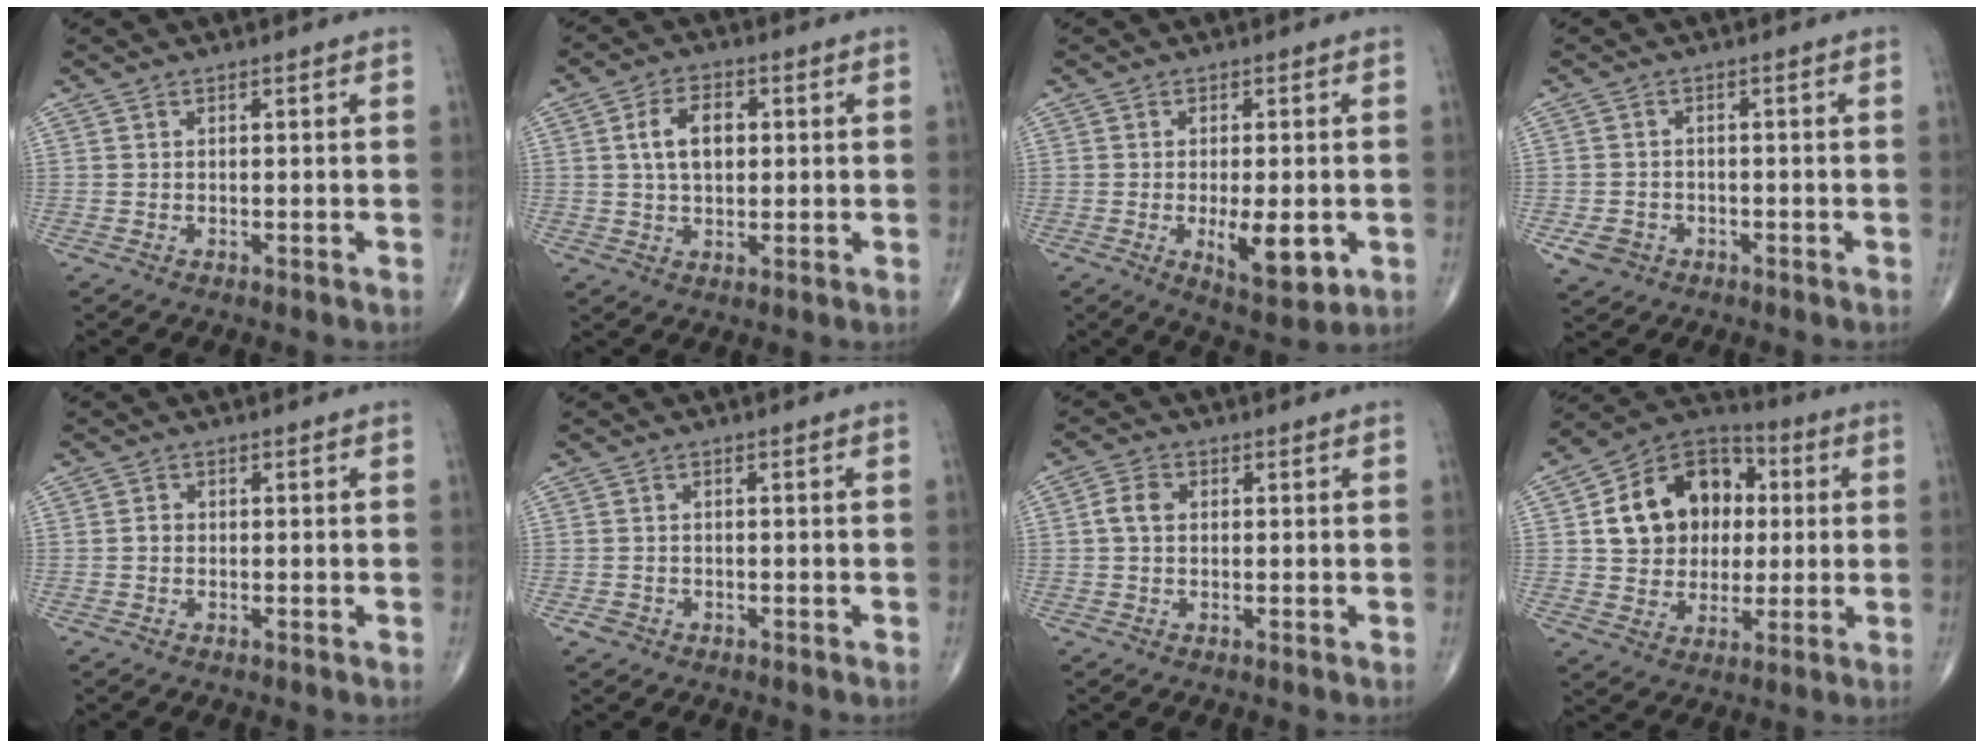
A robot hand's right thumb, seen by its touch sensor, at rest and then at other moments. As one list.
[{"total": 7.3, "force": [1.2, 4.6, 5.6], "torque": [-0.085, 0.008, 0.017]}, {"total": 8.9, "force": [-2.1, 3.4, 8.0], "torque": [-0.106, -0.018, -0.025]}, {"total": 4.0, "force": [-1.8, 3.3, 1.2], "torque": [-0.016, 0.010, -0.027]}, {"total": 1.2, "force": [-0.2, 1.0, 0.5], "torque": [-0.004, 0.003, -0.006]}, {"total": 1.5, "force": [-0.8, 1.2, 0.3], "torque": [0.000, 0.008, -0.015]}, {"total": 3.4, "force": [0.3, 2.4, 2.4], "torque": [-0.048, 0.009, 0.000]}, {"total": 17.2, "force": [2.5, 13.6, 10.1], "torque": [-0.123, 0.017, 0.041]}]